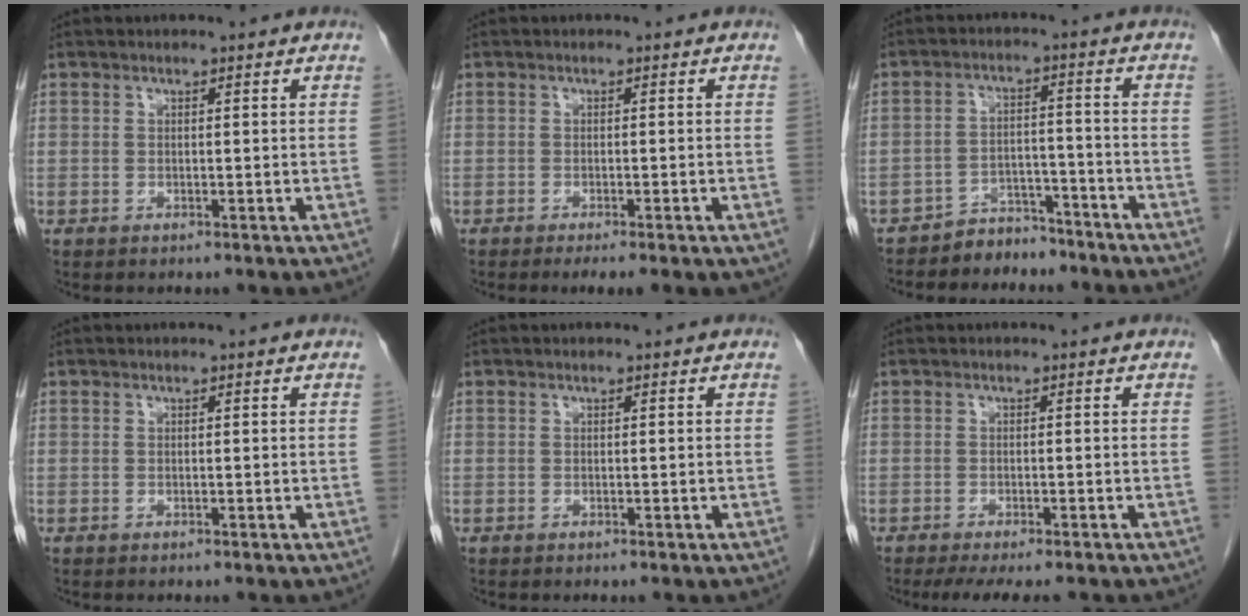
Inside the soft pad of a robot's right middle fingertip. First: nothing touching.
{"total": 4.8, "force": [-3.2, 0.9, 3.5], "torque": [-0.038, -0.010, -0.040]}
{"total": 5.6, "force": [-5.1, 2.5, 0.1], "torque": [0.007, 0.012, -0.085]}
{"total": 0.0}
{"total": 0.0}
{"total": 7.1, "force": [-5.8, 1.4, 3.8], "torque": [-0.049, -0.011, -0.084]}